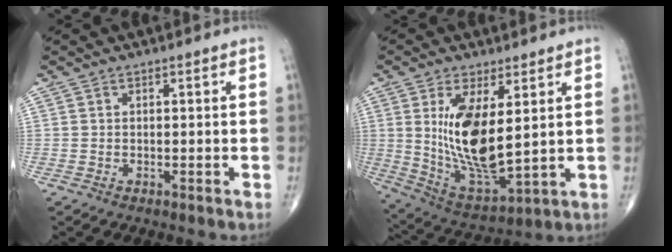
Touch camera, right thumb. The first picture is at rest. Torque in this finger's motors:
{"motor_torque": [2.19, 2.82, 1.91, 0.40, 0.20]}